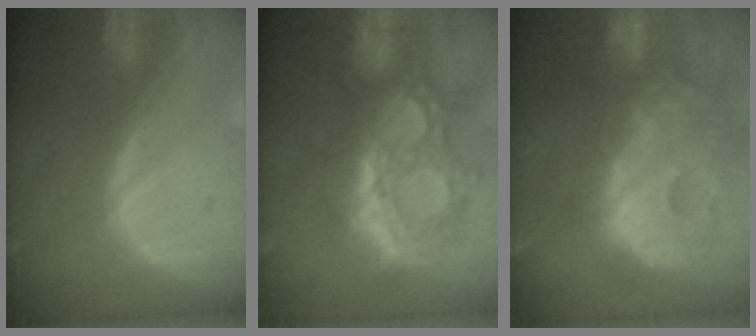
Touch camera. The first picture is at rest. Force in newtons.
{"total": 12.1, "press": 10.8, "slide": 5.4}
{"total": 14.5, "press": 12.5, "slide": 7.3}